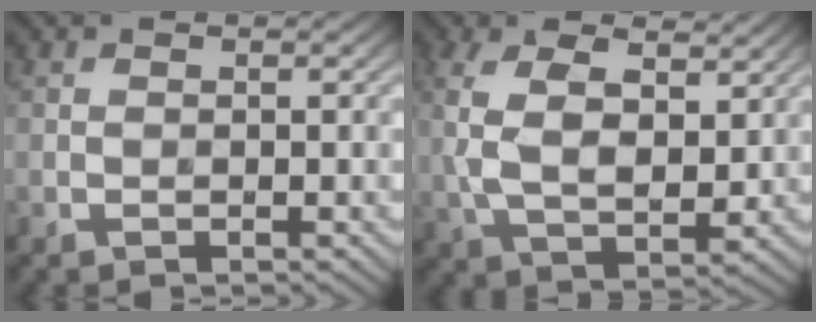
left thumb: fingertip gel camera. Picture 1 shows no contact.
{"total": 8.7, "force": [2.4, 4.5, 7.1], "torque": [-0.165, -0.008, 0.044]}